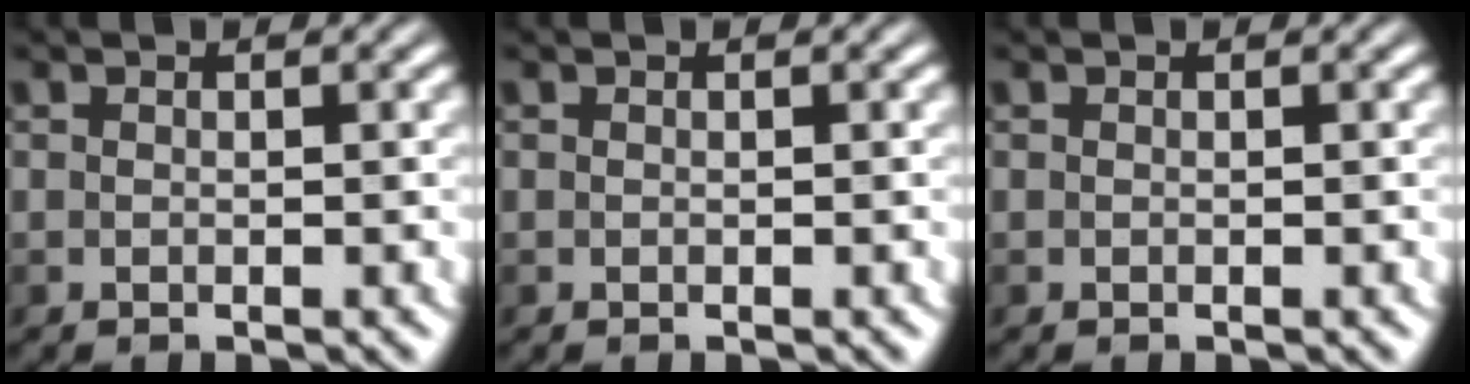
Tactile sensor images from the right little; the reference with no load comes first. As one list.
[{"total": 0.0}, {"total": 0.0}]